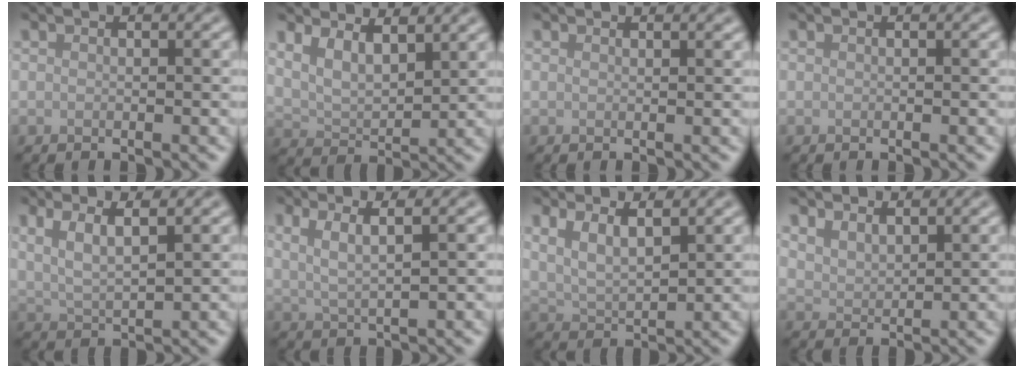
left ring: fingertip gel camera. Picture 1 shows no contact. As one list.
[{"total": 3.9, "force": [2.4, 1.8, 2.5], "torque": [-0.056, -0.006, 0.045]}, {"total": 1.0, "force": [0.8, 0.3, 0.5], "torque": [-0.004, 0.000, 0.011]}, {"total": 0.0}, {"total": 4.0, "force": [2.0, 1.3, 3.2], "torque": [-0.064, 0.007, 0.032]}, {"total": 3.3, "force": [1.5, 0.8, 2.9], "torque": [-0.052, 0.001, 0.029]}, {"total": 3.7, "force": [2.1, 1.5, 2.7], "torque": [-0.060, -0.002, 0.041]}, {"total": 3.0, "force": [2.6, 1.2, 0.9], "torque": [-0.027, 0.002, 0.050]}]